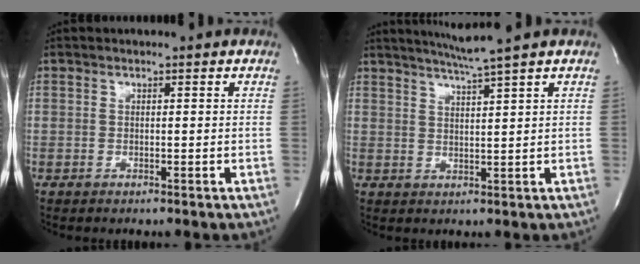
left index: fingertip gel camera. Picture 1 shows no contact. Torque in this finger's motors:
{"motor_torque": [0.28, -0.18, 0.01, 0.03]}